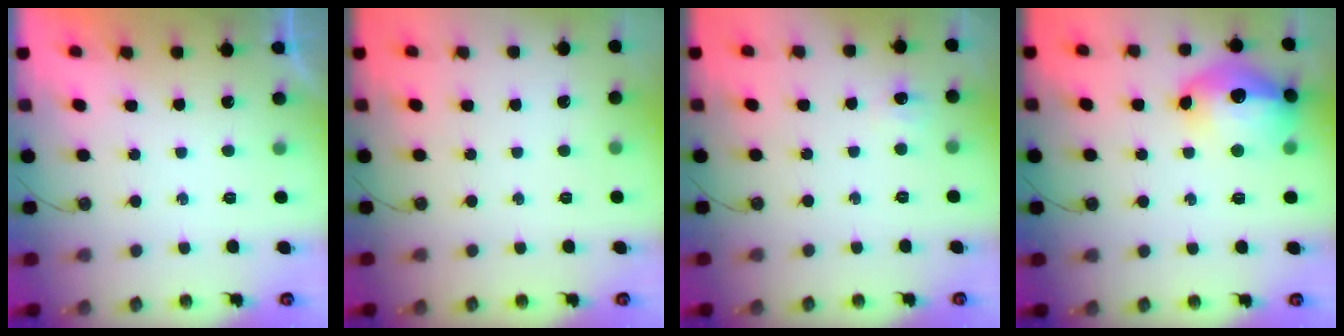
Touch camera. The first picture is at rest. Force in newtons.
{"total": 0.0}
{"total": 5.4, "press": 5.3, "slide": 1.1}
{"total": 17.8, "press": 17.8, "slide": 1.4}